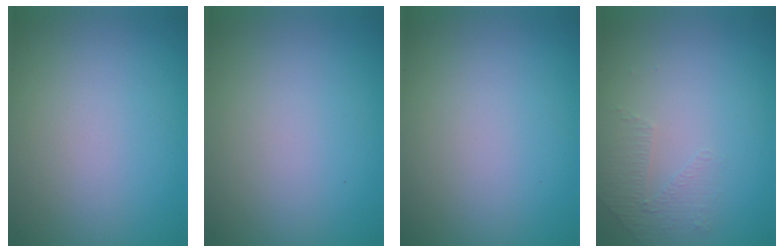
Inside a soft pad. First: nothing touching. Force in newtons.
{"total": 0.0}
{"total": 0.0}
{"total": 1.4, "press": 0.8, "slide": 1.1}